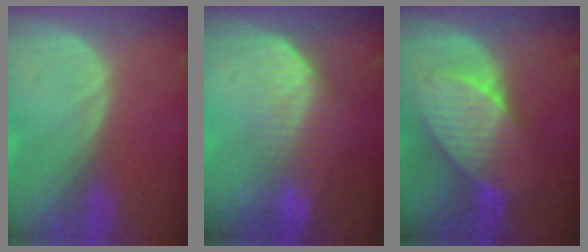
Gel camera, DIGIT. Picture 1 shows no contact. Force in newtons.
{"total": 7.3, "press": 6.3, "slide": 3.7}
{"total": 8.3, "press": 8.3, "slide": 0.3}